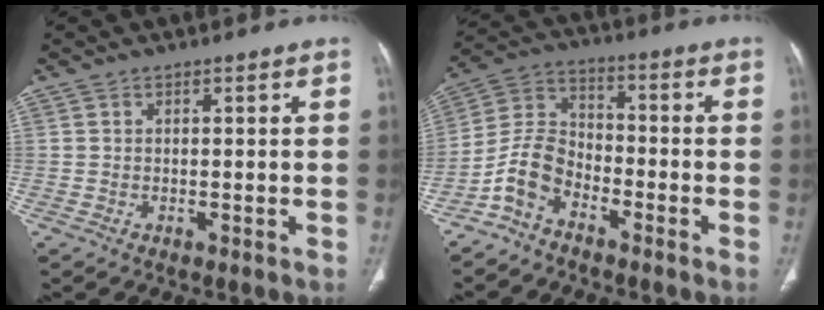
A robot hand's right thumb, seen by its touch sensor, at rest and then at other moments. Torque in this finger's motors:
{"motor_torque": [0.10, 0.26, 0.80, -0.75, 0.05]}